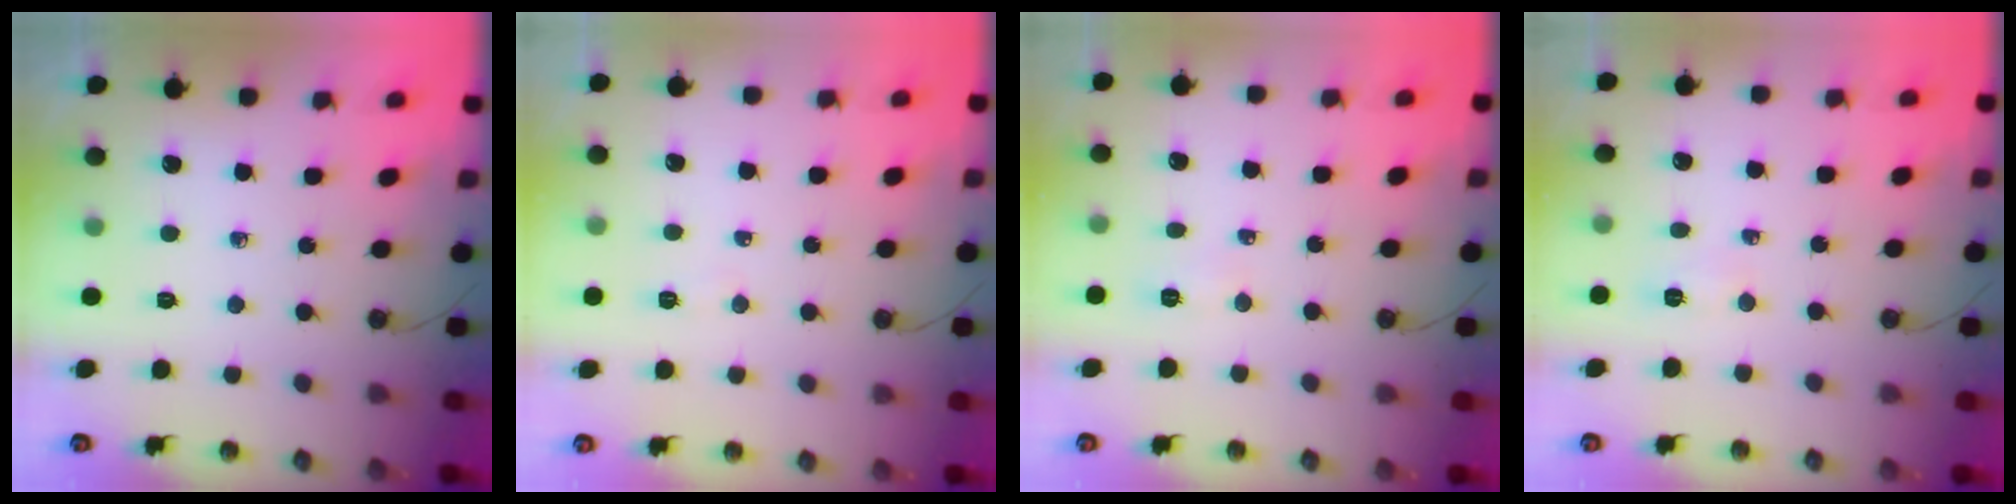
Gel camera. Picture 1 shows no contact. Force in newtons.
{"total": 3.4, "press": 3.4, "slide": 0.4}
{"total": 4.3, "press": 4.2, "slide": 0.9}
{"total": 3.1, "press": 2.8, "slide": 1.3}